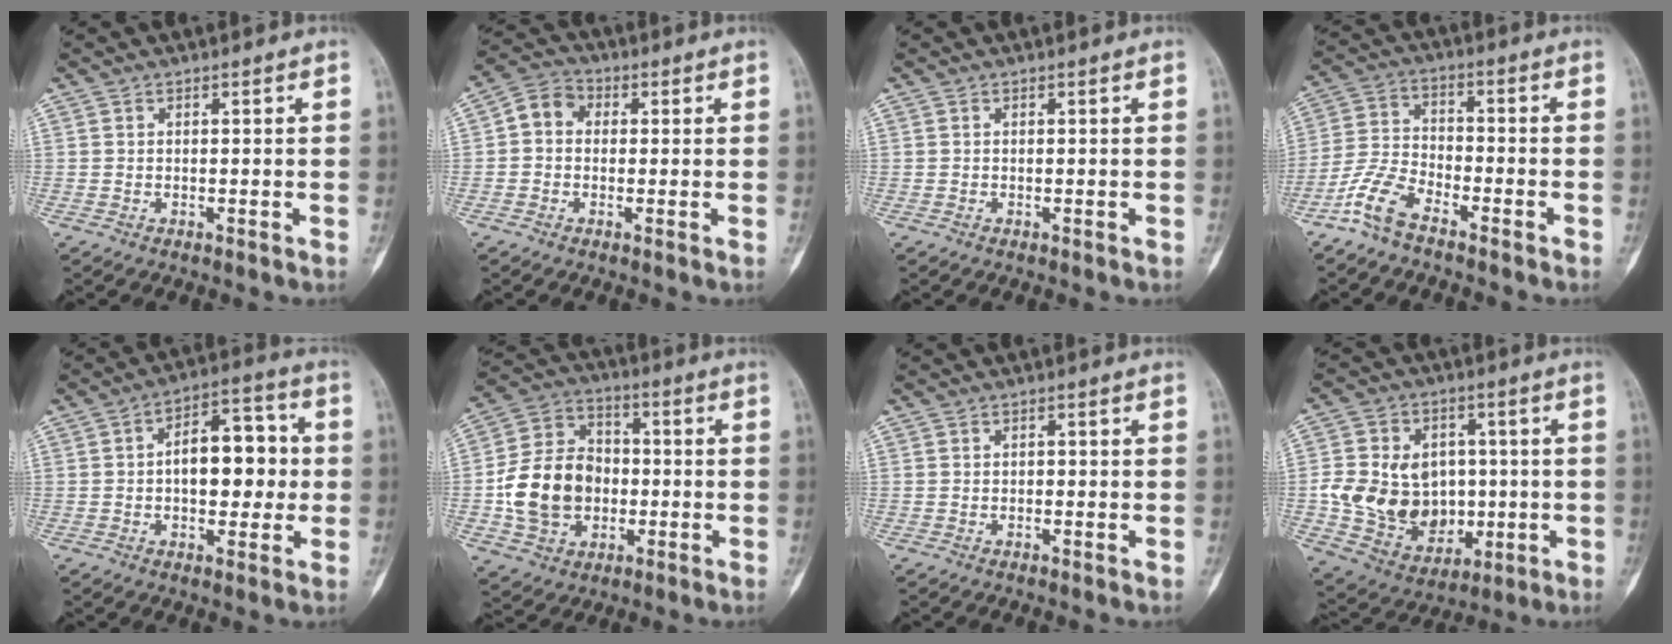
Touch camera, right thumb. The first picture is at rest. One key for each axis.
{"total": 5.5, "fx": 0.3, "fy": 4.6, "fz": 3.0, "tx": -0.038, "ty": 0.019, "tz": -0.005}
{"total": 0.0}
{"total": 7.6, "fx": -5.6, "fy": 3.0, "fz": 4.2, "tx": -0.099, "ty": 0.032, "tz": -0.121}
{"total": 13.1, "fx": 0.2, "fy": 7.4, "fz": 10.8, "tx": -0.121, "ty": 0.029, "tz": -0.002}
{"total": 16.1, "fx": -2.1, "fy": 12.9, "fz": 9.4, "tx": -0.146, "ty": 0.030, "tz": -0.035}
{"total": 0.6, "fx": -0.2, "fy": 0.4, "fz": 0.3, "tx": 0.000, "ty": 0.003, "tz": -0.005}
{"total": 18.2, "fx": -1.1, "fy": 14.5, "fz": 11.0, "tx": -0.158, "ty": 0.013, "tz": 0.007}